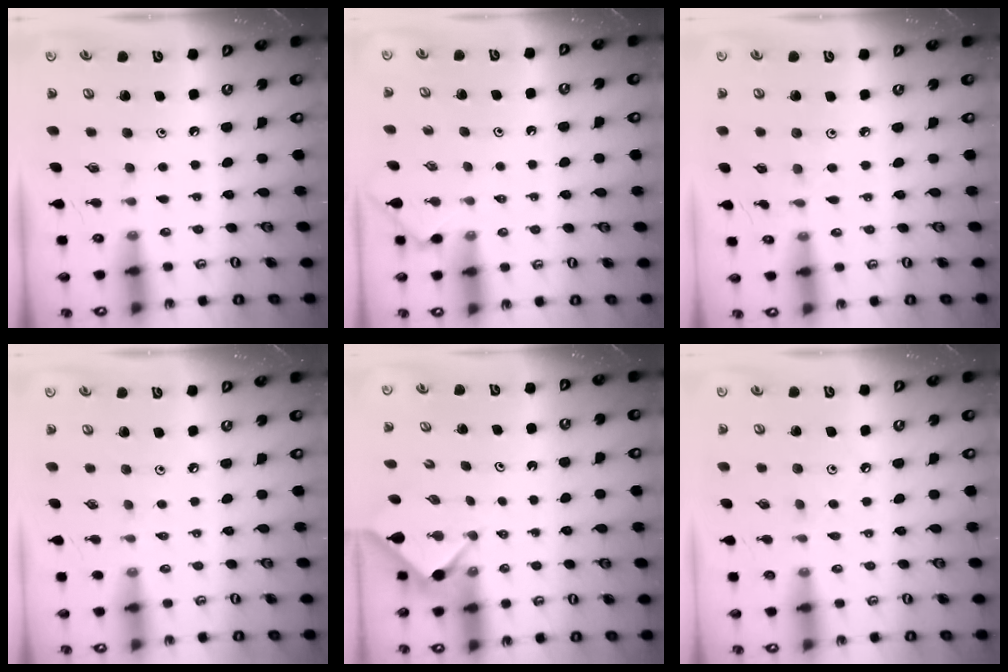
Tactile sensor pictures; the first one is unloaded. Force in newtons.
{"total": 2.1, "press": 2.1, "slide": 0.4}
{"total": 2.2, "press": 2.2, "slide": 0.4}
{"total": 1.7, "press": 1.7, "slide": 0.4}
{"total": 2.9, "press": 2.8, "slide": 0.4}
{"total": 4.4, "press": 4.4, "slide": 0.5}